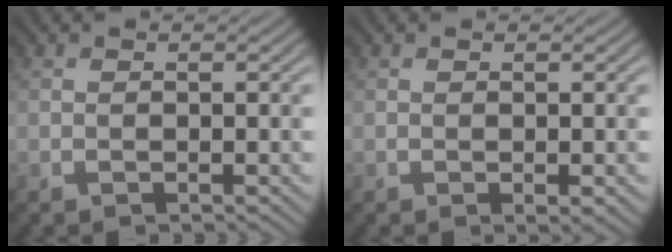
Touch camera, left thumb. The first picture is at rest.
{"total": 0.8, "force": [-0.3, 0.1, 0.8], "torque": [-0.012, -0.003, -0.003]}